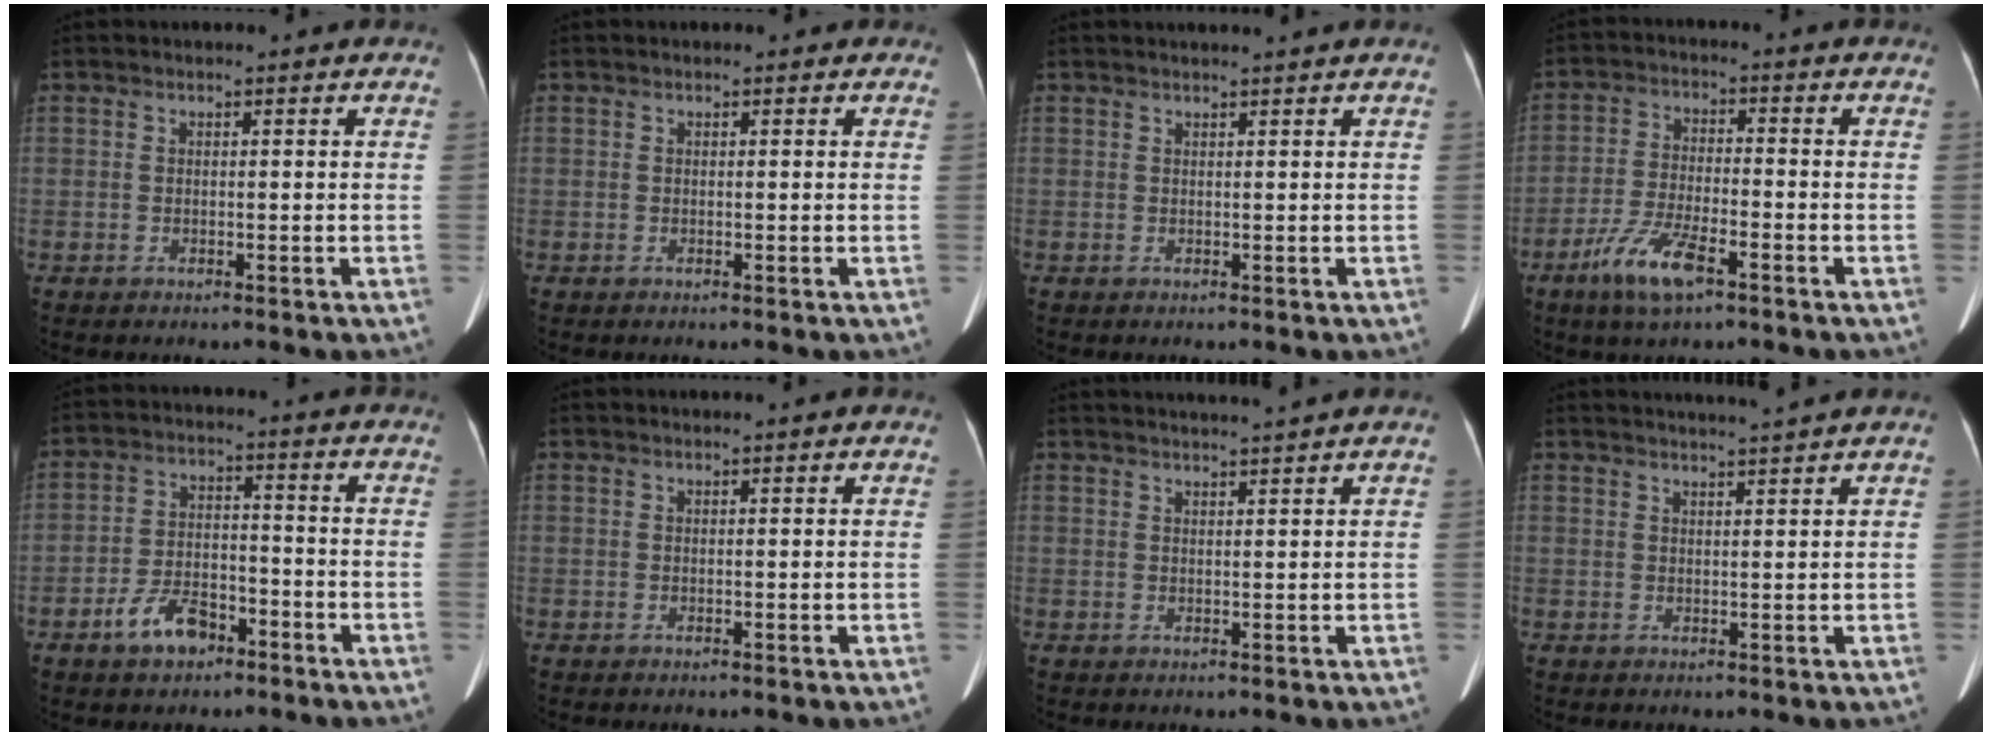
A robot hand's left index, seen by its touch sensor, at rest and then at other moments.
{"total": 0.0}
{"total": 1.9, "force": [1.7, -0.6, 0.6], "torque": [-0.008, 0.008, 0.029]}
{"total": 8.0, "force": [-4.8, 1.8, 6.1], "torque": [-0.129, -0.011, -0.088]}
{"total": 7.0, "force": [-4.4, 3.7, 4.1], "torque": [-0.087, 0.011, -0.073]}
{"total": 0.9, "force": [0.8, -0.1, 0.4], "torque": [-0.008, 0.014, 0.015]}
{"total": 4.4, "force": [3.9, -1.4, 1.3], "torque": [-0.014, 0.008, 0.056]}
{"total": 4.8, "force": [4.4, -1.5, 1.5], "torque": [-0.018, 0.006, 0.060]}